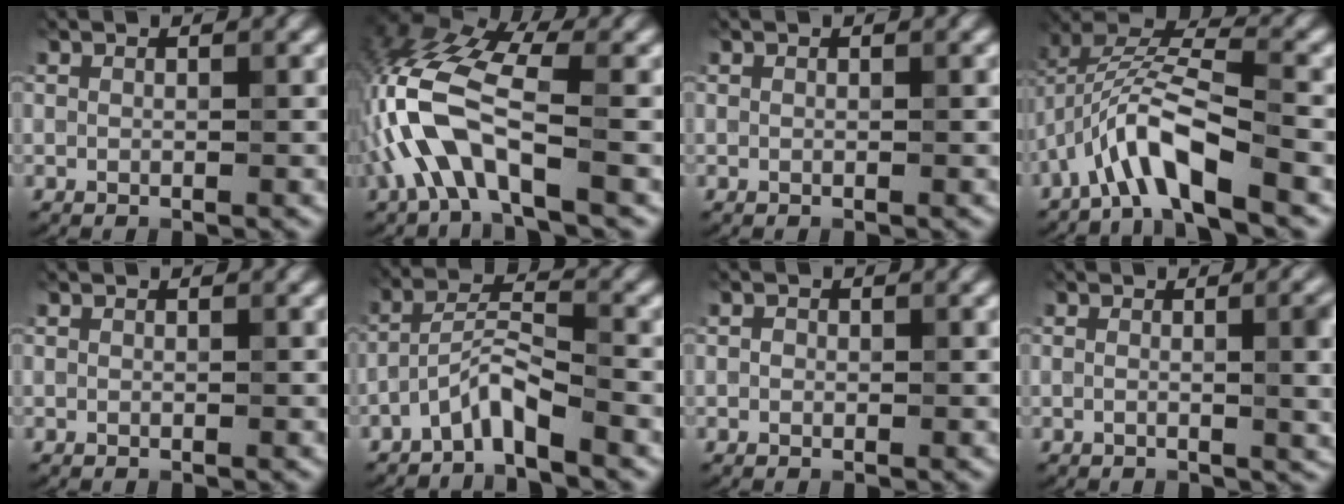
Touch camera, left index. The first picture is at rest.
{"total": 8.1, "force": [-2.6, 3.2, 7.0], "torque": [-0.165, 0.014, -0.056]}
{"total": 0.0}
{"total": 7.2, "force": [-3.9, 1.9, 5.7], "torque": [-0.108, 0.013, -0.081]}
{"total": 0.0}
{"total": 3.5, "force": [-2.7, 0.5, 2.1], "torque": [-0.047, 0.012, -0.060]}
{"total": 0.6, "force": [-0.1, 0.6, 0.2], "torque": [-0.002, -0.004, -0.003]}
{"total": 6.4, "force": [0.2, 2.5, 5.9], "torque": [-0.048, 0.007, -0.002]}